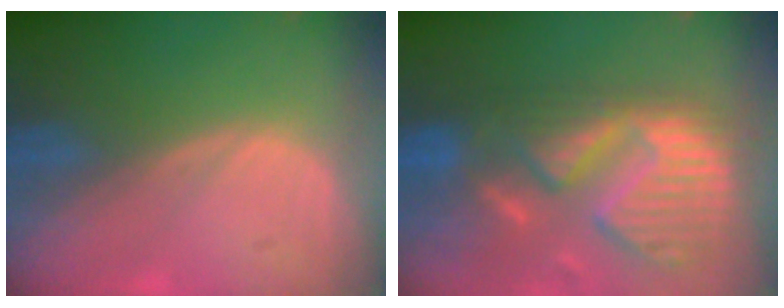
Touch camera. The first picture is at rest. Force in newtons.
{"total": 13.9, "press": 11.6, "slide": 7.7}